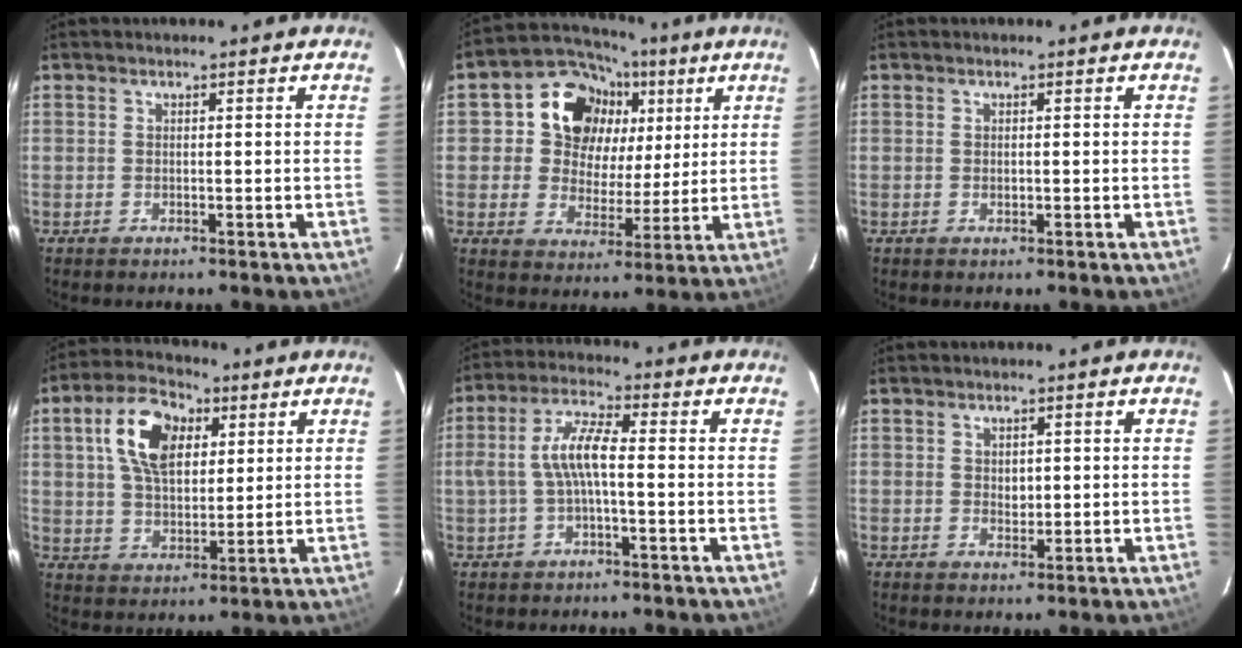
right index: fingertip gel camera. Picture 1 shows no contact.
{"total": 14.4, "force": [4.6, 12.4, 5.8], "torque": [-0.139, 0.039, 0.074]}
{"total": 0.7, "force": [0.0, 0.4, 0.6], "torque": [-0.011, 0.002, 0.000]}
{"total": 12.2, "force": [4.3, 7.2, 8.9], "torque": [-0.165, 0.029, 0.078]}
{"total": 6.7, "force": [-1.0, 1.6, 6.5], "torque": [-0.136, 0.013, -0.016]}
{"total": 1.9, "force": [0.4, 1.5, 1.1], "torque": [-0.015, 0.002, 0.008]}